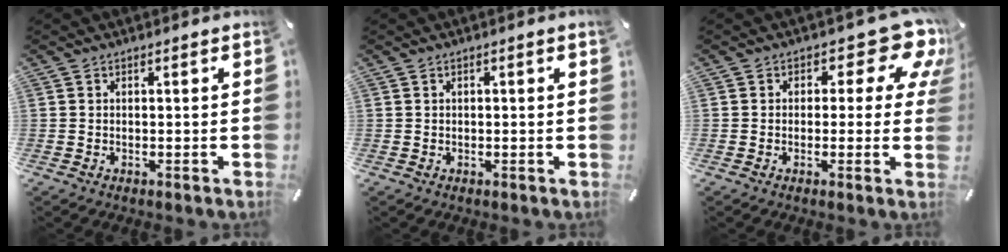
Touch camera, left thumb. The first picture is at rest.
{"total": 0.7, "force": [0.1, 0.0, 0.7], "torque": [-0.010, 0.000, 0.001]}
{"total": 11.3, "force": [5.1, 5.7, 8.3], "torque": [-0.098, -0.033, 0.086]}